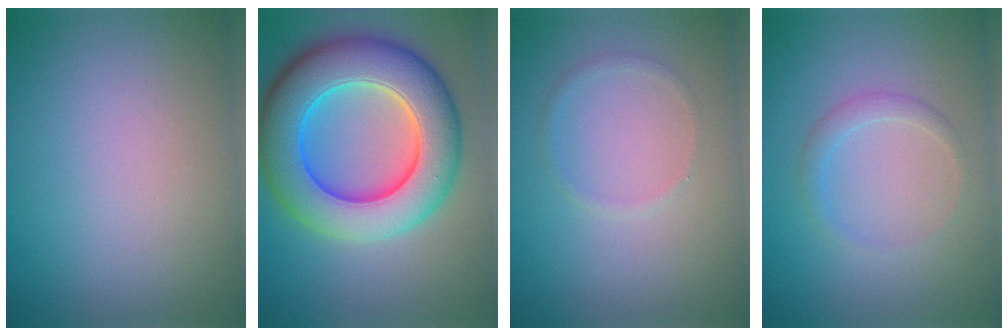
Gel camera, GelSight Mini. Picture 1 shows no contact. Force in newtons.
{"total": 11.5, "press": 11.5, "slide": 0.4}
{"total": 0.7, "press": 0.7, "slide": 0.1}
{"total": 1.4, "press": 1.4, "slide": 0.1}